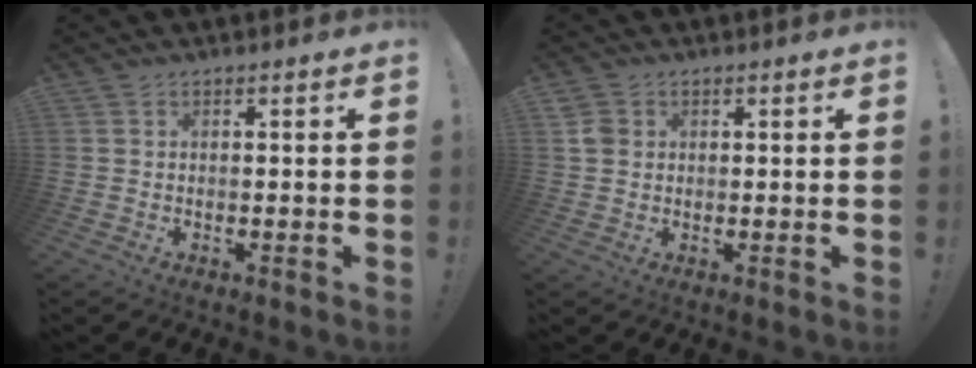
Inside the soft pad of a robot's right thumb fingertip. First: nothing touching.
{"total": 3.0, "force": [1.0, 2.5, 1.3], "torque": [-0.014, 0.002, 0.018]}